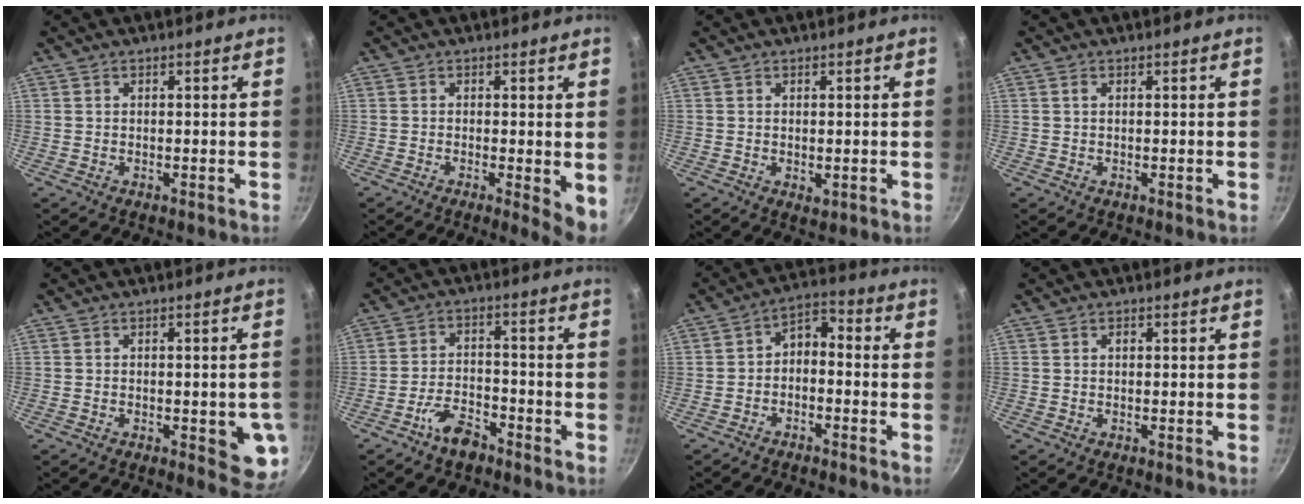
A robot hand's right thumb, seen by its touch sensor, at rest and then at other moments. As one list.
[{"total": 5.0, "force": [-0.8, 1.4, 4.7], "torque": [-0.058, -0.008, -0.009]}, {"total": 1.4, "force": [0.1, 0.8, 1.2], "torque": [-0.018, -0.005, 0.002]}, {"total": 0.7, "force": [0.2, 0.4, 0.5], "torque": [-0.010, 0.002, 0.003]}, {"total": 8.0, "force": [-1.7, 3.1, 7.1], "torque": [-0.060, 0.000, -0.020]}, {"total": 6.5, "force": [-4.5, 3.1, 3.6], "torque": [-0.057, 0.040, -0.083]}, {"total": 5.3, "force": [-2.1, 3.2, 3.6], "torque": [-0.052, 0.049, -0.039]}, {"total": 0.8, "force": [0.2, 0.6, 0.6], "torque": [-0.008, 0.005, 0.002]}]